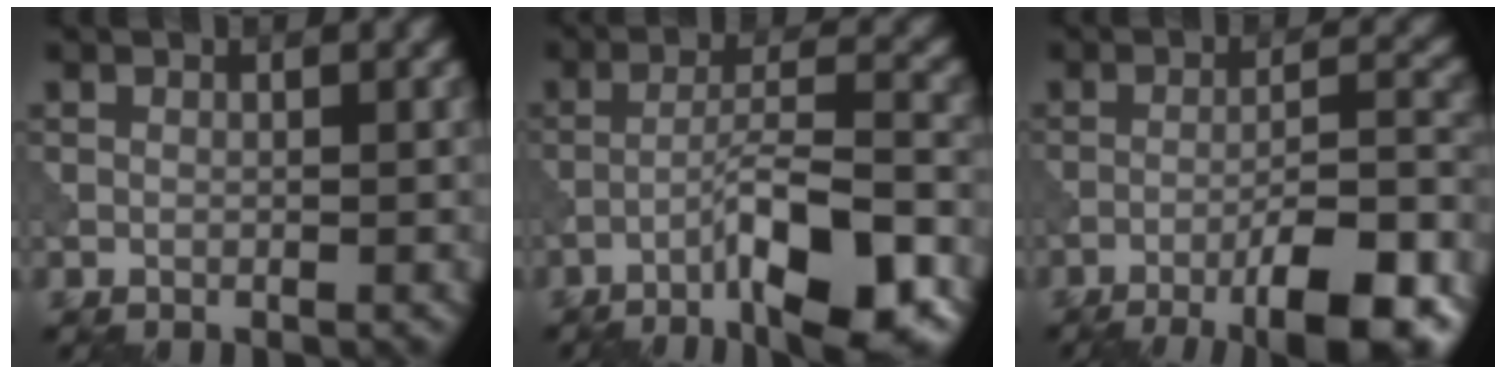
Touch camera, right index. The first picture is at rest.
{"total": 8.7, "force": [-4.8, 1.6, 7.1], "torque": [-0.116, 0.014, -0.079]}
{"total": 9.7, "force": [-5.9, 2.0, 7.4], "torque": [-0.103, 0.012, -0.087]}